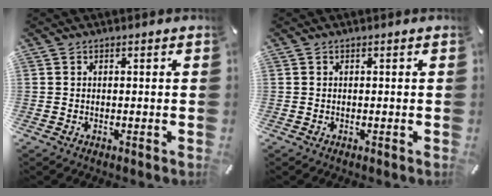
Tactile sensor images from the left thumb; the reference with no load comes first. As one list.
[{"total": 0.0}]